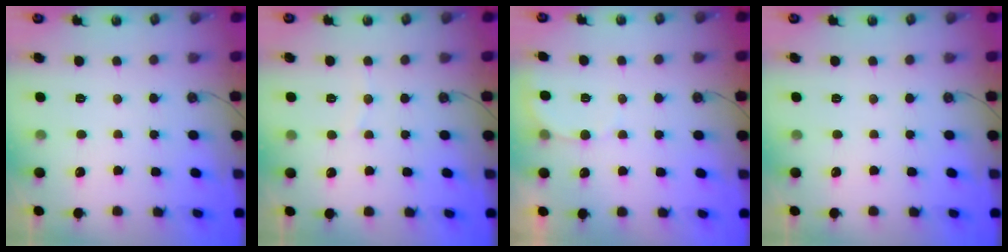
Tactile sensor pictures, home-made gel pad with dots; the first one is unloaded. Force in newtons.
{"total": 3.7, "press": 3.6, "slide": 0.4}
{"total": 5.2, "press": 5.1, "slide": 1.0}
{"total": 0.0}